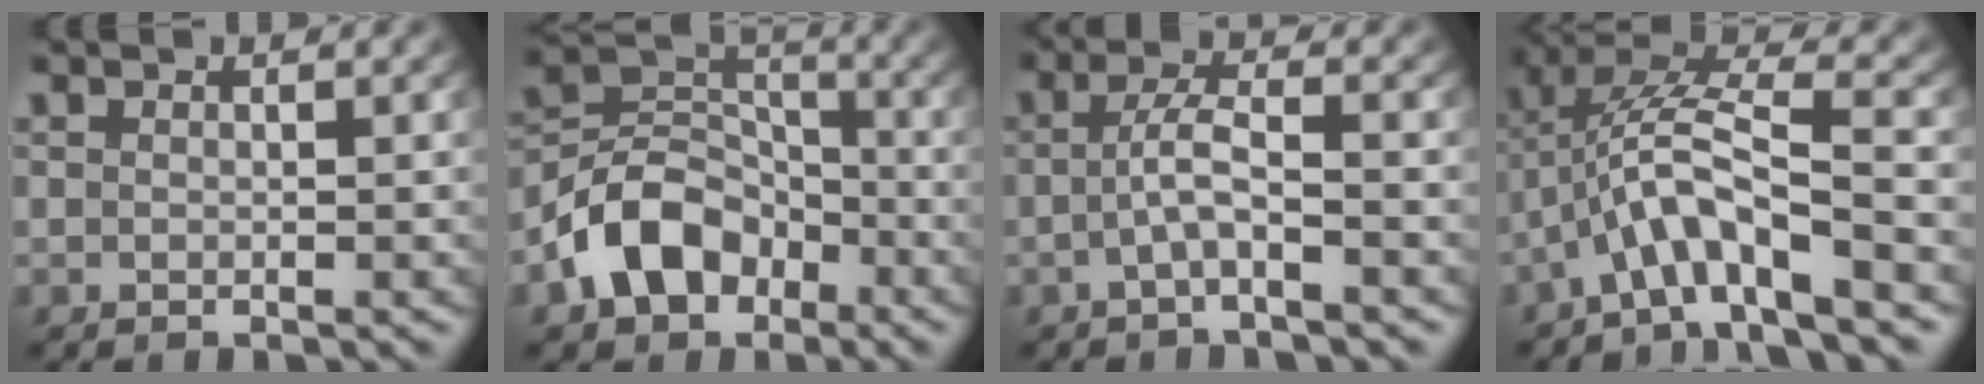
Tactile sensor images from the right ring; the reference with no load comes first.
{"total": 7.1, "force": [-2.9, 5.4, 3.7], "torque": [-0.064, -0.009, -0.051]}
{"total": 2.8, "force": [-1.5, 0.2, 2.4], "torque": [-0.045, -0.001, -0.026]}
{"total": 5.8, "force": [-0.7, 2.9, 4.9], "torque": [-0.107, -0.014, -0.012]}